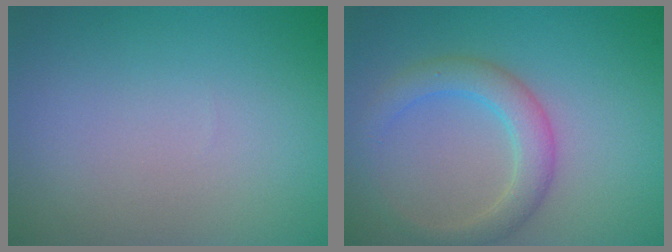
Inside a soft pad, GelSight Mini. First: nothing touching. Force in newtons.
{"total": 3.4, "press": 3.4, "slide": 0.1}